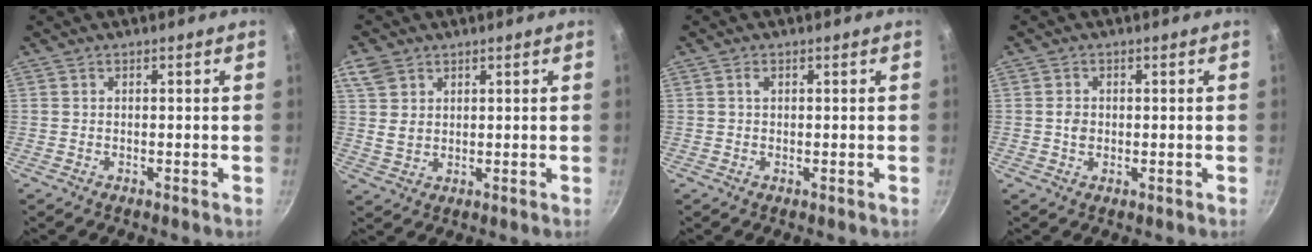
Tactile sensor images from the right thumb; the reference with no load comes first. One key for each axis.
{"total": 5.7, "fx": 2.9, "fy": 4.2, "fz": 2.6, "tx": -0.034, "ty": -0.012, "tz": 0.057}
{"total": 1.2, "fx": 0.4, "fy": 0.9, "fz": 0.8, "tx": -0.010, "ty": 0.000, "tz": 0.004}
{"total": 2.3, "fx": 0.0, "fy": 1.9, "fz": 1.4, "tx": -0.021, "ty": -0.001, "tz": -0.002}